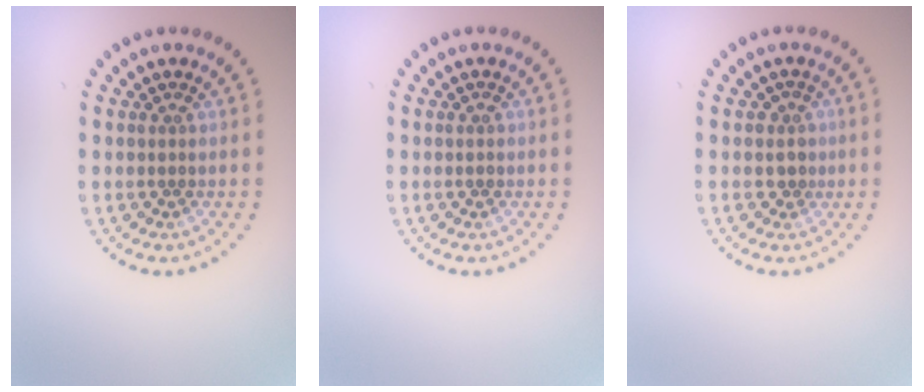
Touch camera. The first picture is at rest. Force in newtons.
{"total": 0.8, "press": 0.8, "slide": 0.0}
{"total": 1.4, "press": 1.1, "slide": 0.8}